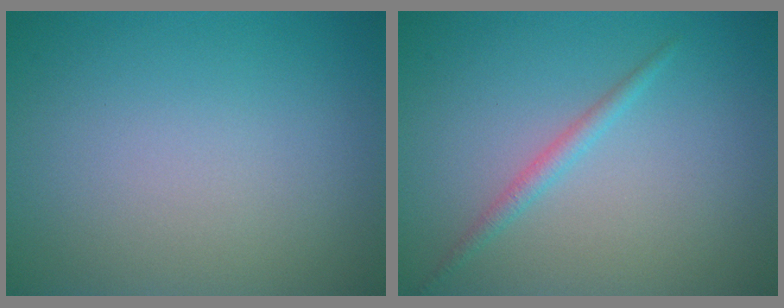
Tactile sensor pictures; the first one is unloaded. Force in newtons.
{"total": 1.3, "press": 1.3, "slide": 0.1}